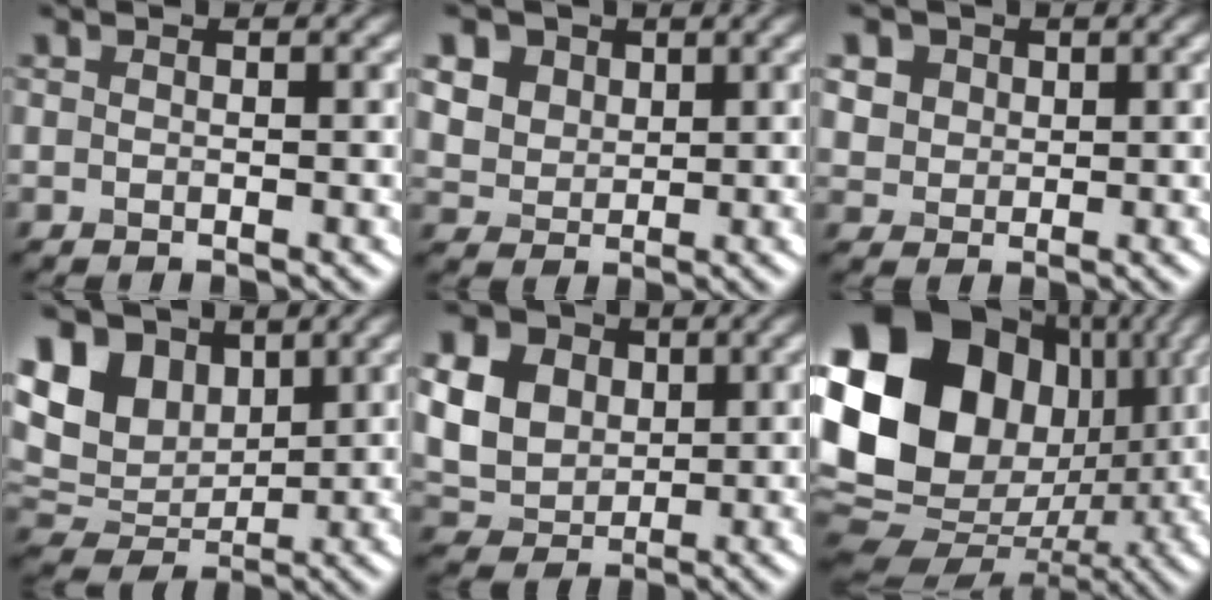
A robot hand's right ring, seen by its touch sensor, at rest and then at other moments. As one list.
[{"total": 8.2, "force": [4.3, 6.1, 3.5], "torque": [-0.097, 0.021, 0.068]}, {"total": 5.0, "force": [2.4, 3.8, 2.1], "torque": [-0.064, 0.010, 0.042]}, {"total": 8.4, "force": [3.8, 5.9, 4.7], "torque": [-0.113, 0.013, 0.063]}, {"total": 11.5, "force": [3.9, 9.0, 5.9], "torque": [-0.147, 0.029, 0.072]}, {"total": 21.9, "force": [3.9, 17.8, 12.2], "torque": [-0.247, 0.019, 0.063]}]